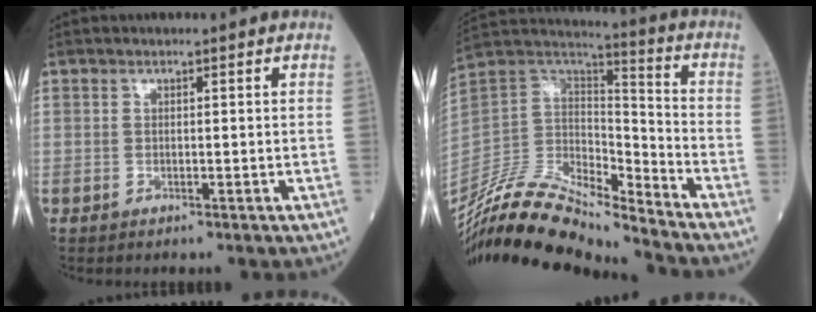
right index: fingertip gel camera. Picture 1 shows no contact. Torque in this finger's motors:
{"motor_torque": [0.63, -0.95, -0.11, -0.10]}